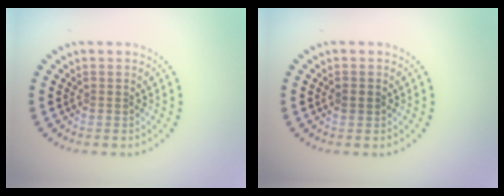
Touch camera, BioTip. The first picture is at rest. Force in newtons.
{"total": 1.1, "press": 1.1, "slide": 0.1}